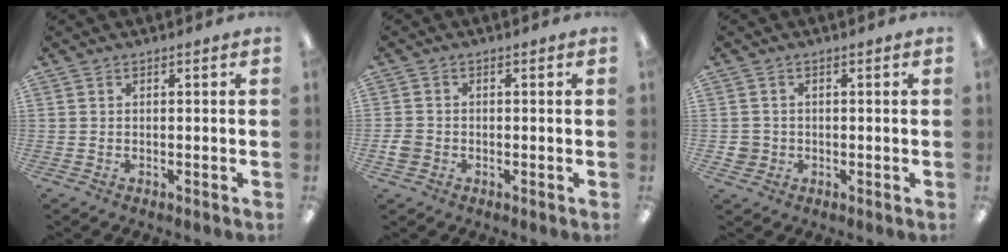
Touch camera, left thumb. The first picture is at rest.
{"total": 2.6, "force": [-0.8, 2.2, 1.1], "torque": [-0.015, 0.006, -0.015]}
{"total": 3.1, "force": [-0.4, 3.1, 0.3], "torque": [-0.009, 0.005, -0.007]}